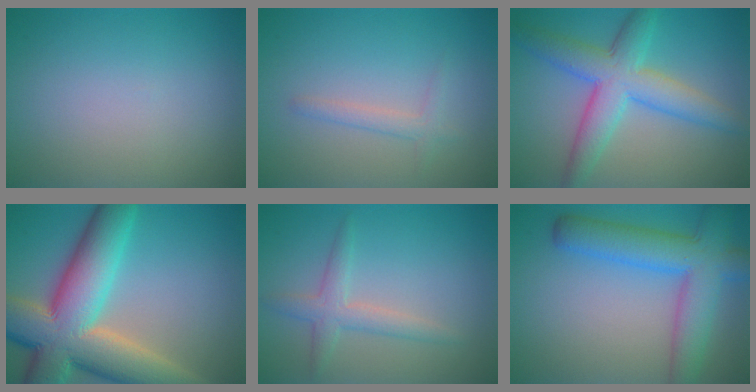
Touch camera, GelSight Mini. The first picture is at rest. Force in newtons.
{"total": 1.5, "press": 1.5, "slide": 0.1}
{"total": 6.6, "press": 6.6, "slide": 0.1}
{"total": 13.9, "press": 13.9, "slide": 0.9}
{"total": 2.5, "press": 2.5, "slide": 0.1}
{"total": 7.3, "press": 7.3, "slide": 0.2}